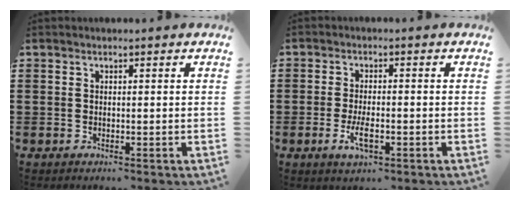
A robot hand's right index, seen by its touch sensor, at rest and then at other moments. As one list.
[{"total": 4.1, "force": [-1.4, 1.5, 3.6], "torque": [-0.075, -0.002, -0.027]}]